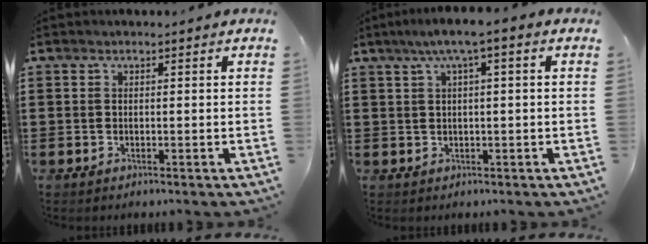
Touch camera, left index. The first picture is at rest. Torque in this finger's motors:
{"motor_torque": [1.10, -1.04, 0.53, 0.17]}